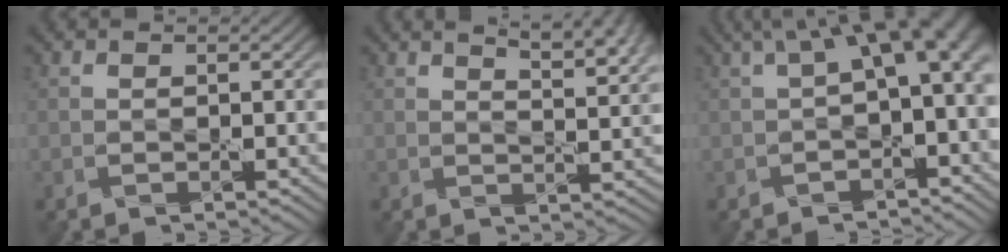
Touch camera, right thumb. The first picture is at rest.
{"total": 7.3, "force": [4.8, 1.8, 5.2], "torque": [-0.063, 0.009, 0.058]}
{"total": 8.4, "force": [1.6, 3.2, 7.5], "torque": [-0.111, 0.018, 0.027]}